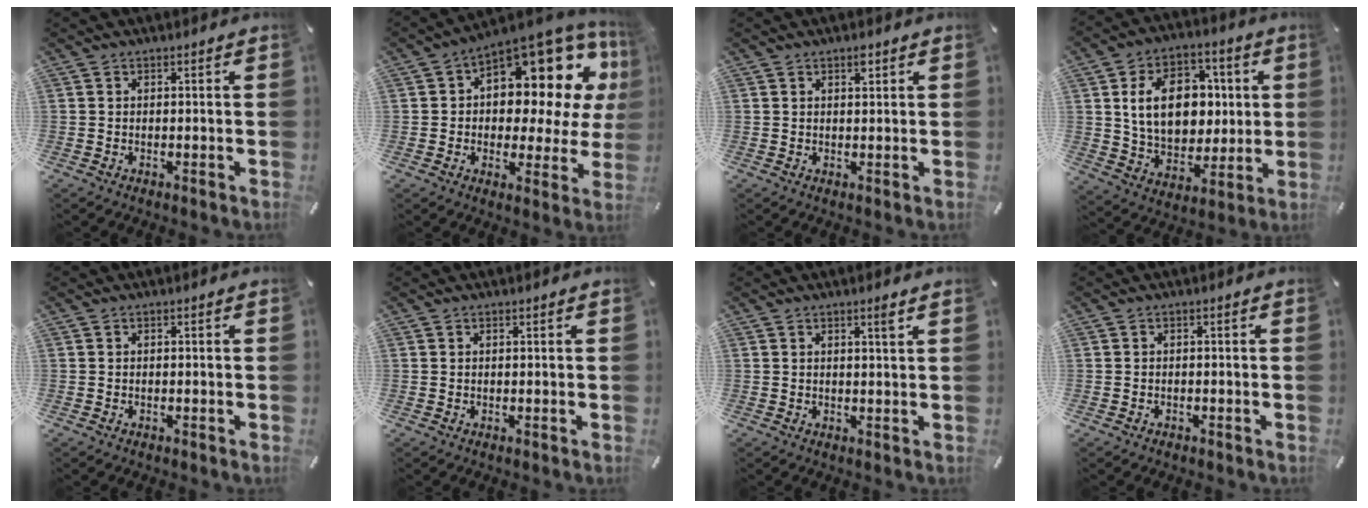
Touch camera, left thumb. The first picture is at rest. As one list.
[{"total": 13.3, "force": [6.8, 7.9, 8.2], "torque": [-0.102, -0.081, 0.115]}, {"total": 1.8, "force": [1.0, 0.7, 1.2], "torque": [-0.018, -0.002, 0.016]}, {"total": 16.0, "force": [2.5, 12.4, 9.8], "torque": [-0.161, 0.008, 0.051]}, {"total": 0.0}, {"total": 0.0}, {"total": 2.1, "force": [1.3, 0.0, 1.7], "torque": [-0.027, -0.005, 0.020]}, {"total": 0.7, "force": [-0.5, 0.5, 0.2], "torque": [-0.005, 0.003, -0.013]}]